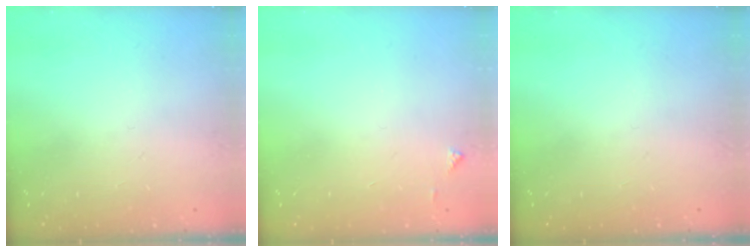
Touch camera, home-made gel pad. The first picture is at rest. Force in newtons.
{"total": 3.6, "press": 3.6, "slide": 0.5}
{"total": 0.0}